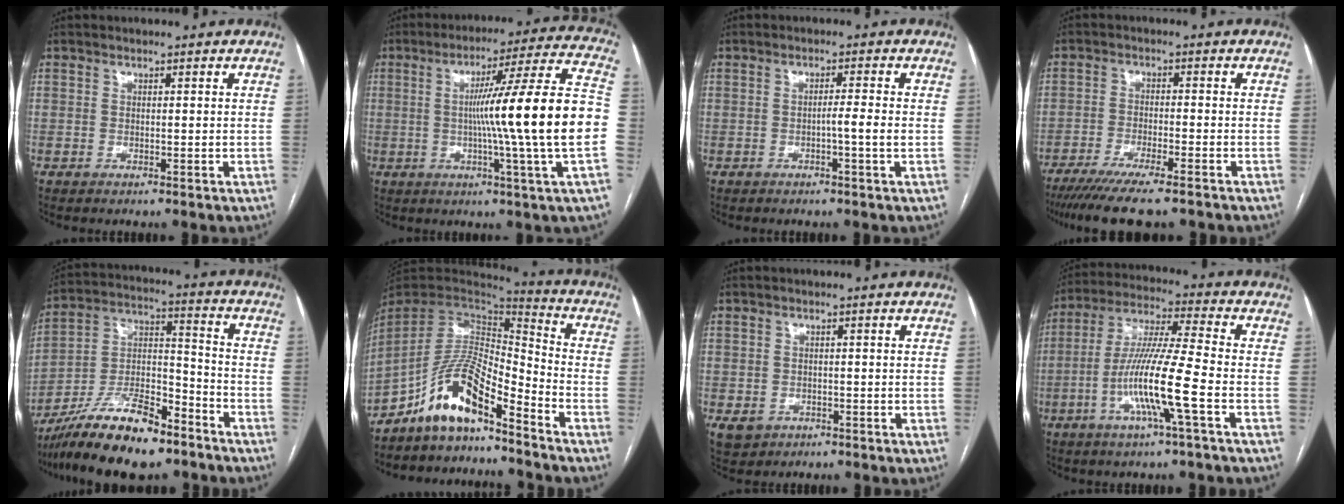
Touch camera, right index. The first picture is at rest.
{"total": 20.0, "force": [-1.5, -2.4, 19.8], "torque": [-0.262, 0.006, -0.038]}
{"total": 2.5, "force": [-0.7, -0.6, 2.3], "torque": [-0.033, 0.001, -0.012]}
{"total": 11.9, "force": [-9.5, 1.2, 7.1], "torque": [-0.108, -0.026, -0.147]}
{"total": 17.3, "force": [-13.1, 4.3, 10.5], "torque": [-0.206, 0.007, -0.231]}
{"total": 11.6, "force": [-8.8, 2.5, 7.1], "torque": [-0.138, 0.026, -0.160]}
{"total": 4.4, "force": [-1.9, 3.8, 1.1], "torque": [-0.018, 0.001, -0.021]}
{"total": 13.1, "force": [-4.2, -0.4, 12.4], "torque": [-0.244, -0.006, -0.085]}